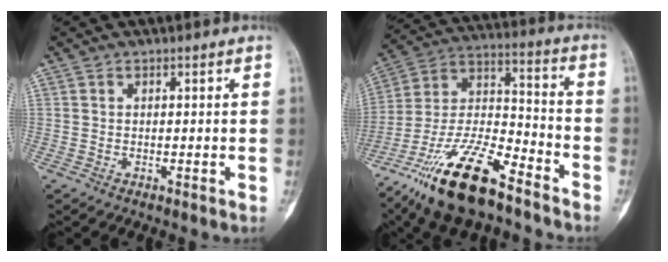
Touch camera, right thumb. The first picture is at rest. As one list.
[{"total": 20.4, "force": [-13.9, 6.8, 13.4], "torque": [-0.265, 0.067, -0.253]}]